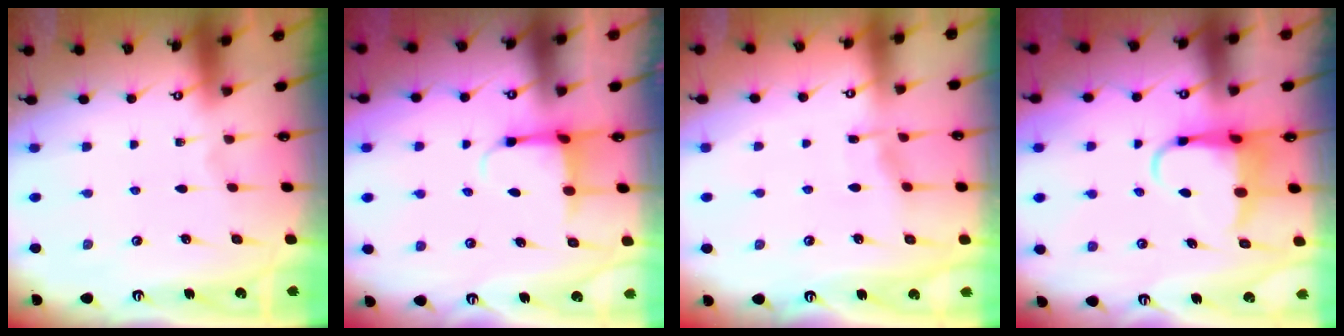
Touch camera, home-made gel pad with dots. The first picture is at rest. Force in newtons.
{"total": 3.7, "press": 3.5, "slide": 1.4}
{"total": 4.9, "press": 4.9, "slide": 0.1}
{"total": 5.6, "press": 5.5, "slide": 1.2}